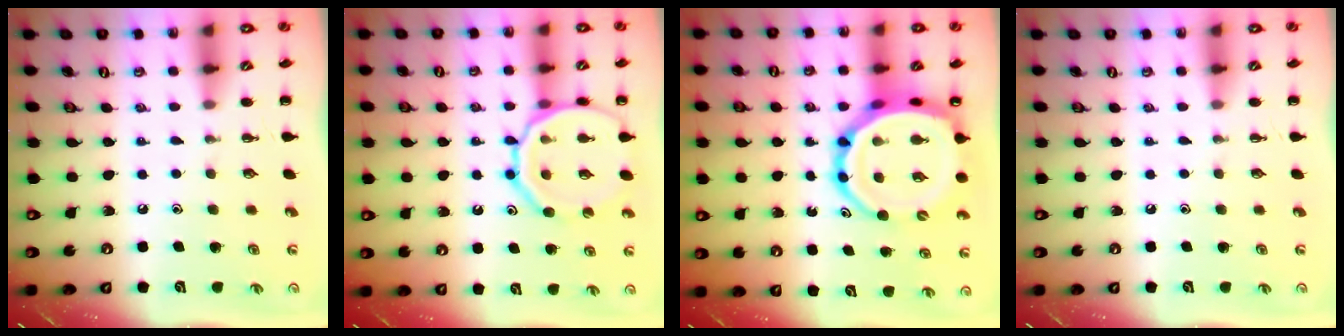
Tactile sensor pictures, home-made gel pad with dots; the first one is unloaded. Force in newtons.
{"total": 16.7, "press": 16.6, "slide": 1.9}
{"total": 16.7, "press": 16.0, "slide": 4.6}
{"total": 0.0}